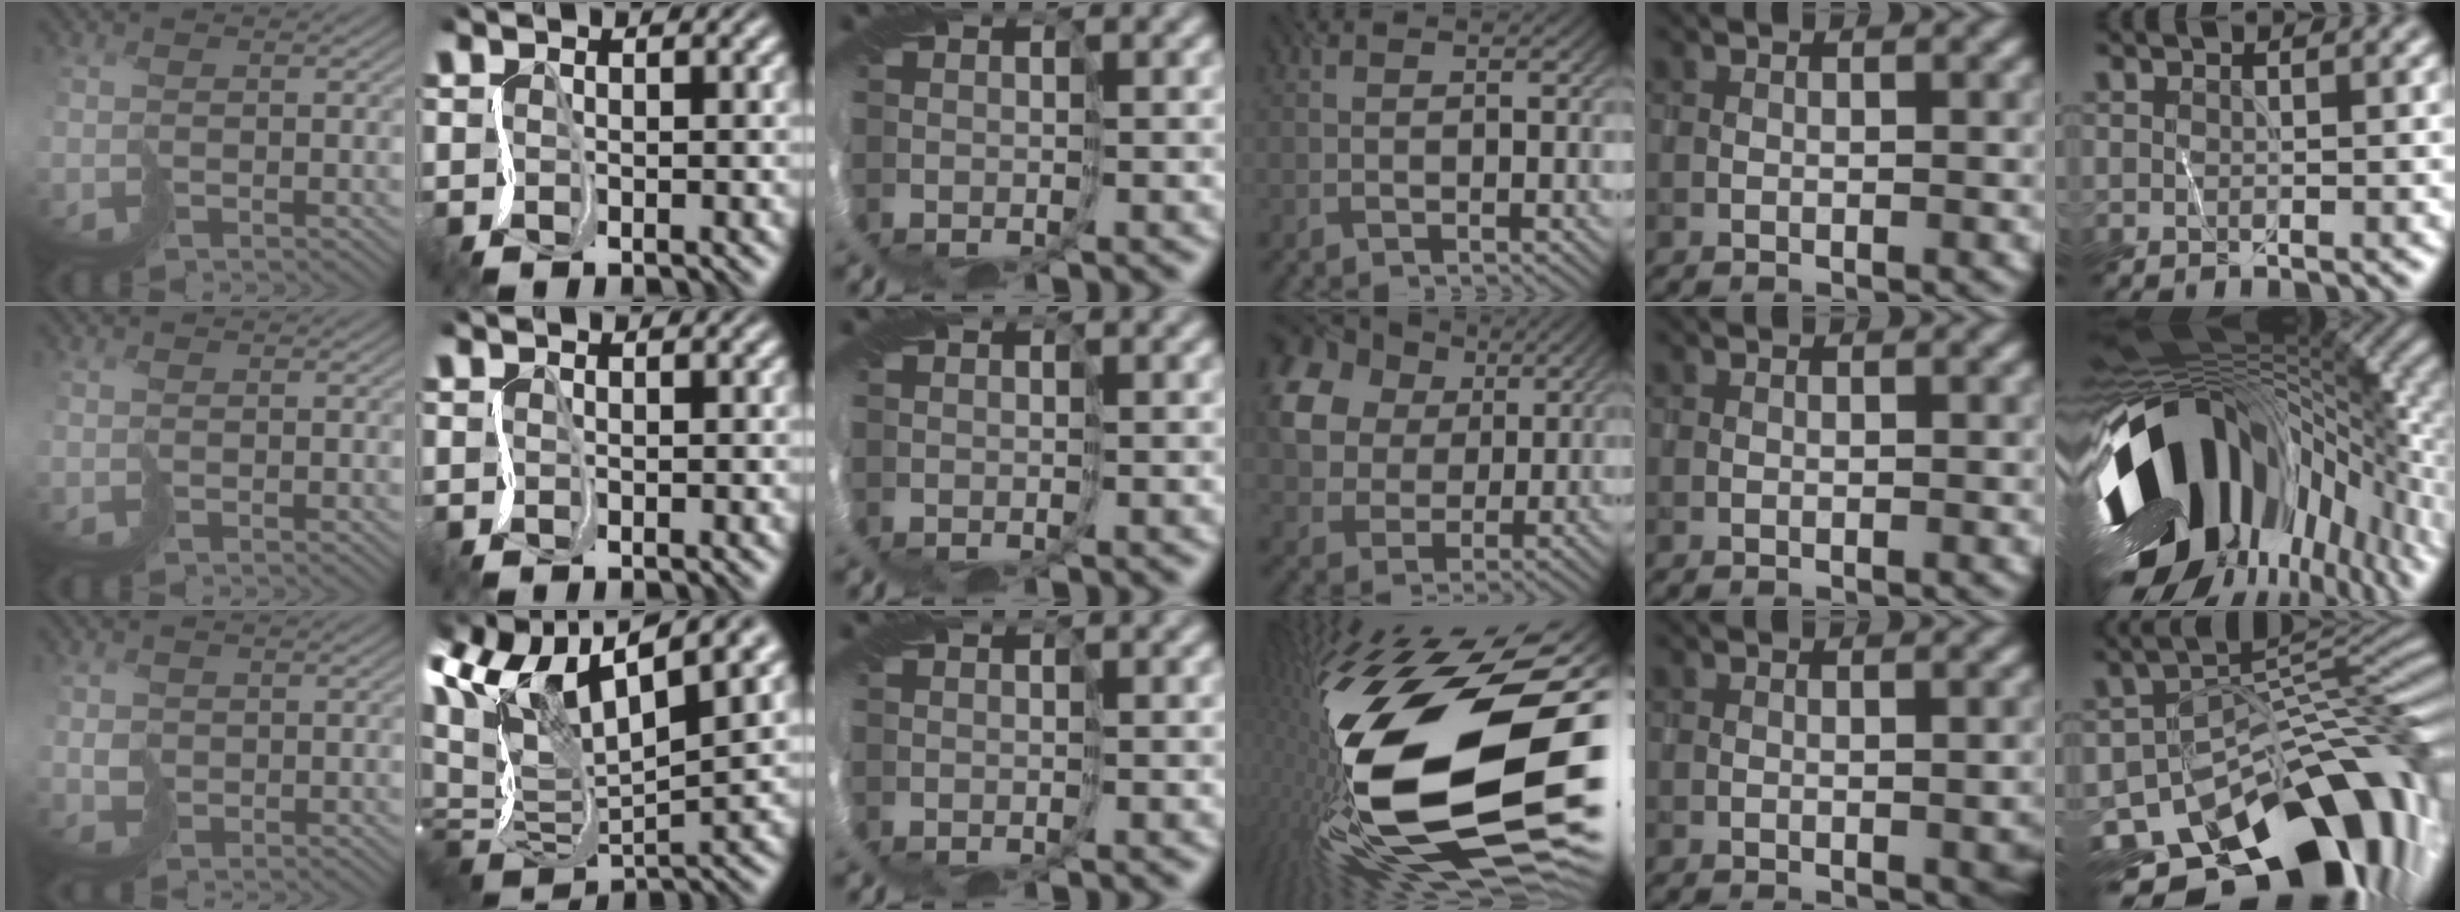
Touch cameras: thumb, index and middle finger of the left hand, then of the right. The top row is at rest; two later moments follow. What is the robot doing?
{"motion": "cut", "object": "paper"}